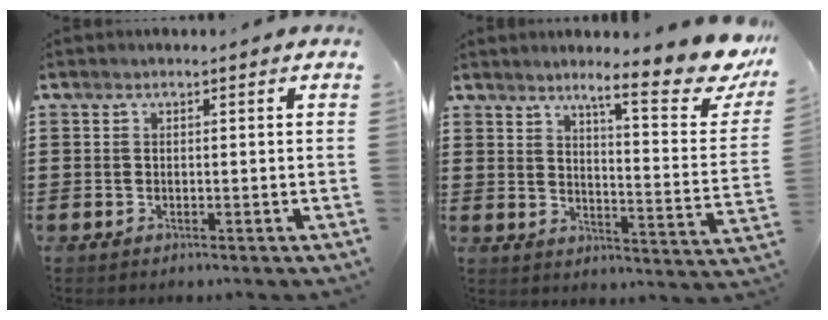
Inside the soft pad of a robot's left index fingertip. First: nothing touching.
{"total": 10.7, "force": [8.0, 0.7, 7.1], "torque": [-0.112, -0.056, 0.122]}